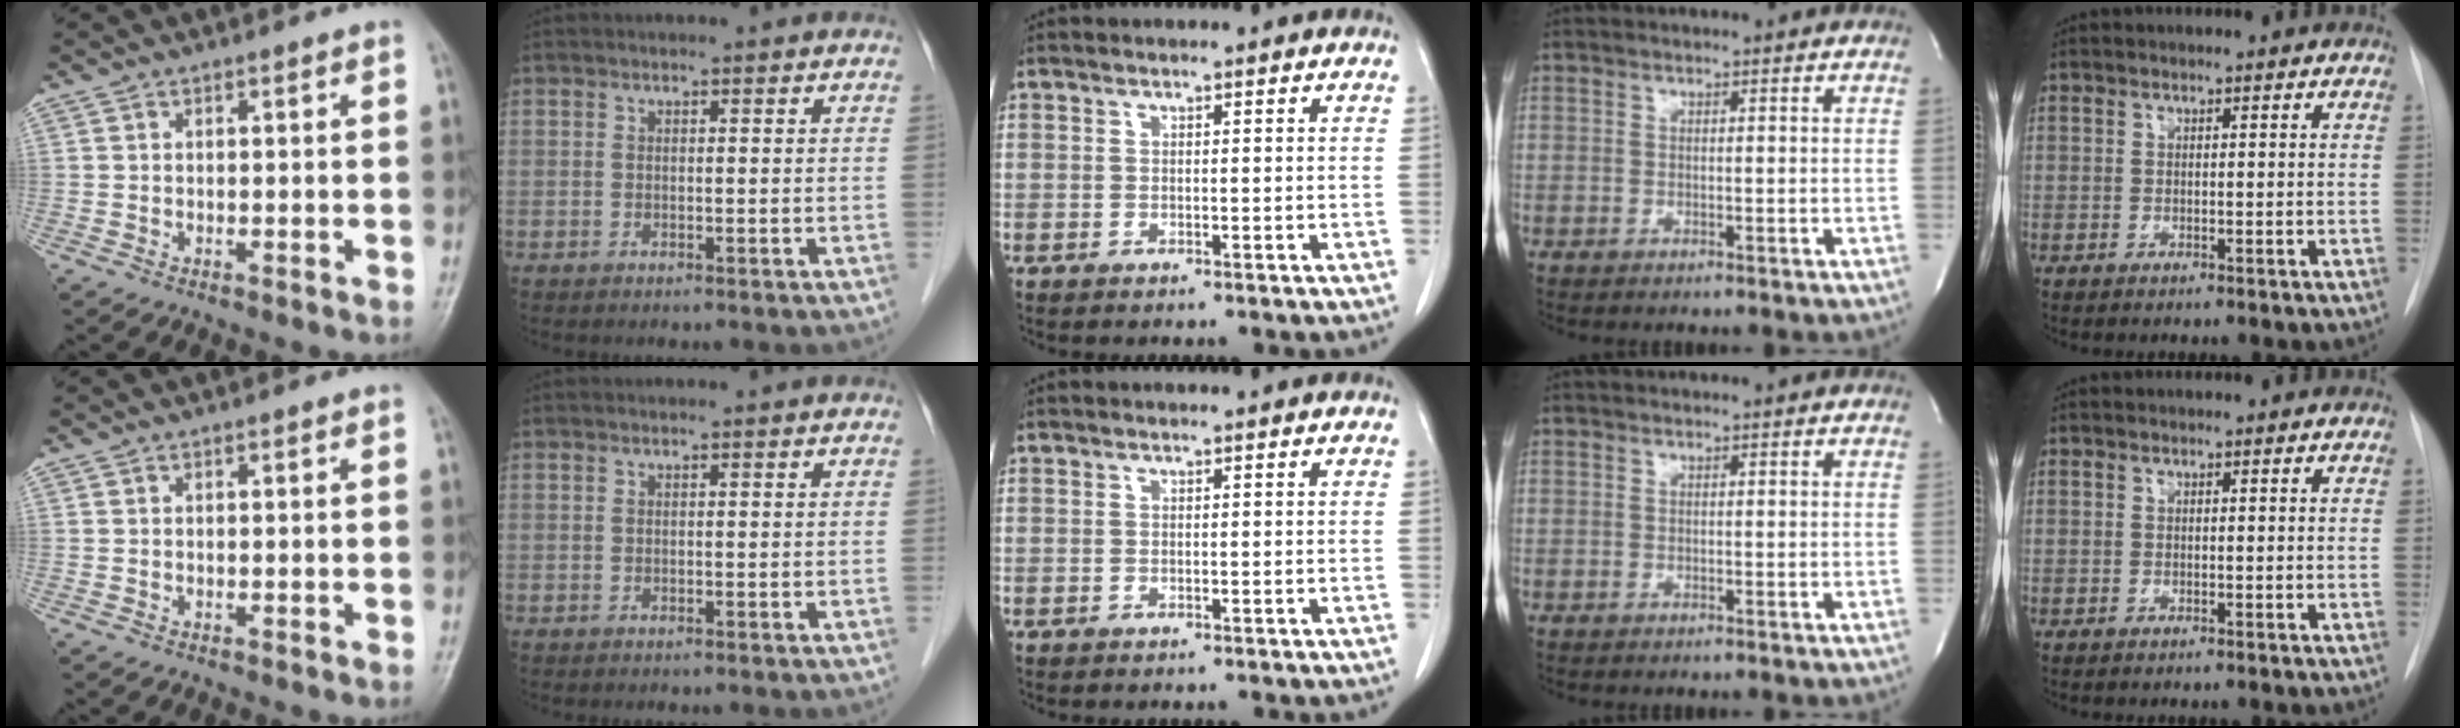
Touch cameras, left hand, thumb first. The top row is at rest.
{}